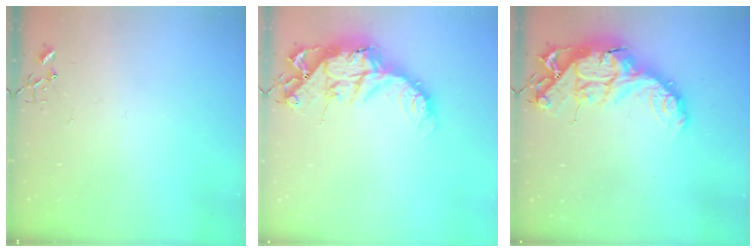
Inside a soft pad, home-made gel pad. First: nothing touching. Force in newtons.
{"total": 15.7, "press": 15.7, "slide": 1.3}
{"total": 18.0, "press": 18.0, "slide": 1.3}